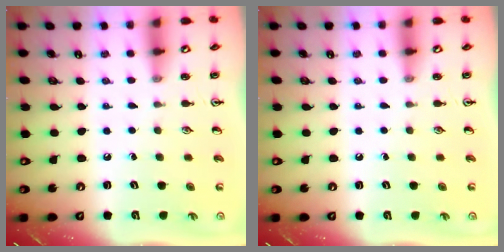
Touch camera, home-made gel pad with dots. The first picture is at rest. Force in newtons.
{"total": 0.0}